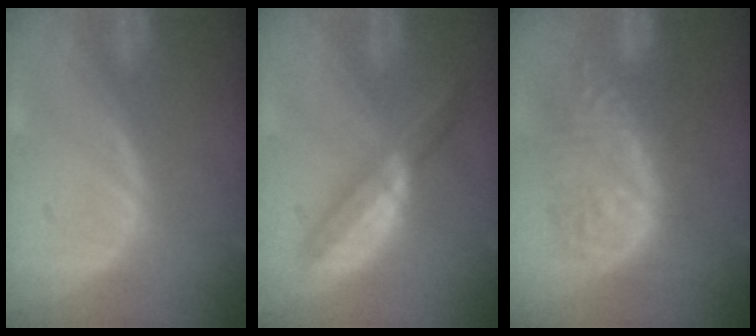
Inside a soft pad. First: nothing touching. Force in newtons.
{"total": 5.6, "press": 5.2, "slide": 1.9}
{"total": 10.3, "press": 10.3, "slide": 0.5}